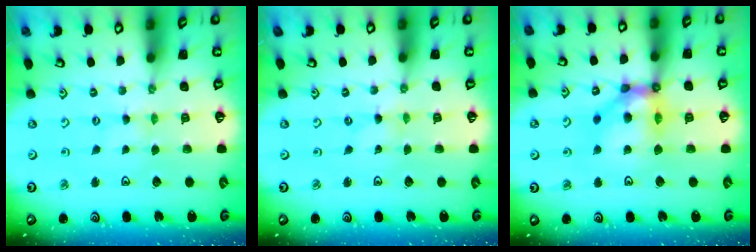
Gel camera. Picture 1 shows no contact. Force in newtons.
{"total": 0.0}
{"total": 12.3, "press": 12.3, "slide": 1.2}